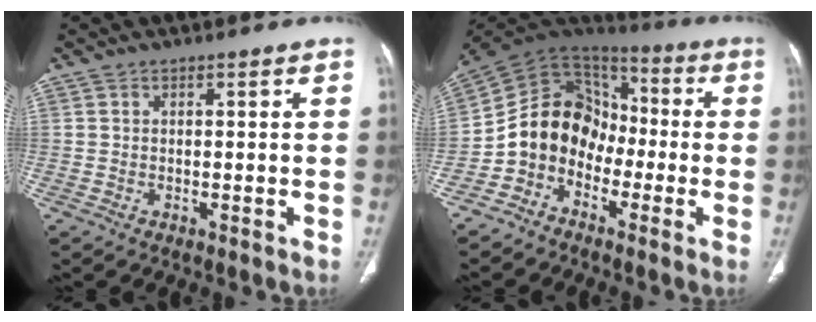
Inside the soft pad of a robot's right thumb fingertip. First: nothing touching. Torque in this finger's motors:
{"motor_torque": [1.85, 1.74, 1.02, -0.72, 0.14]}